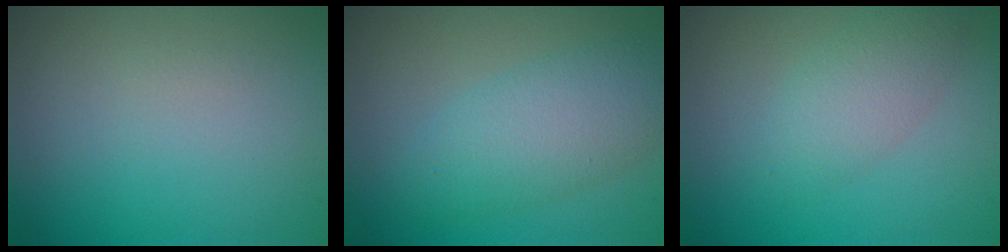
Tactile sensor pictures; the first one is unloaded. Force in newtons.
{"total": 4.4, "press": 4.4, "slide": 0.1}
{"total": 2.8, "press": 2.8, "slide": 0.2}